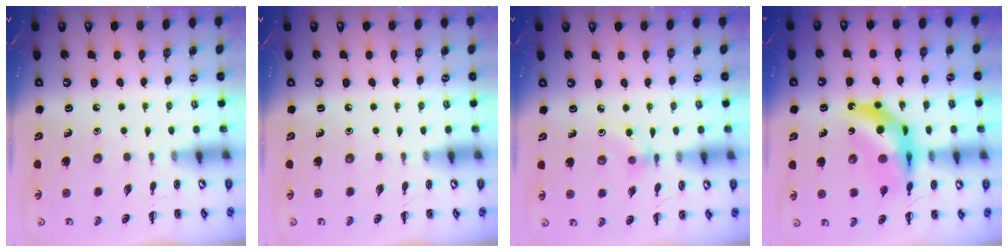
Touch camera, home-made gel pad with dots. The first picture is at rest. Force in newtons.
{"total": 0.0}
{"total": 4.9, "press": 4.7, "slide": 1.2}
{"total": 12.2, "press": 11.6, "slide": 3.7}